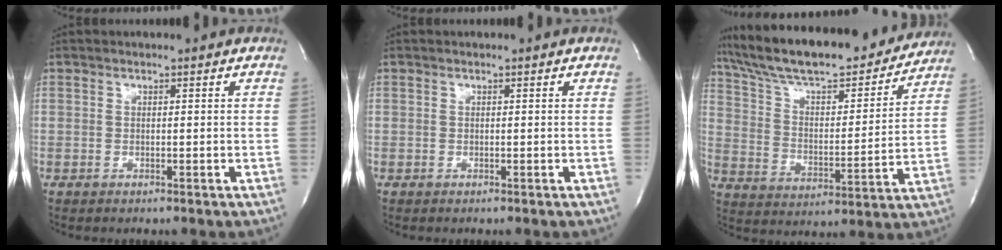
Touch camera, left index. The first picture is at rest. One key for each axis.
{"total": 0.0}
{"total": 24.3, "fx": 21.3, "fy": 4.8, "fz": 10.6, "tx": -0.181, "ty": 0.009, "tz": 0.322}